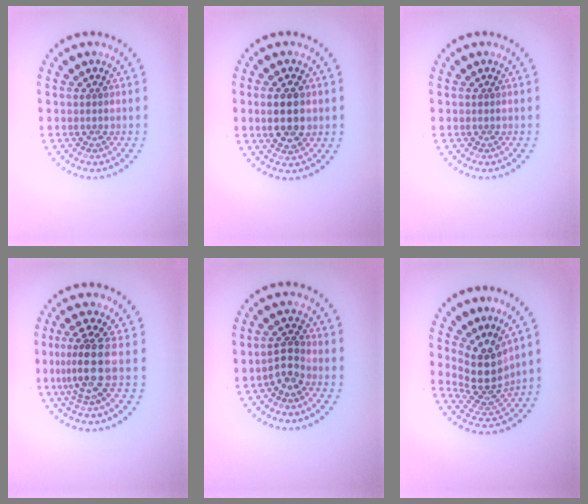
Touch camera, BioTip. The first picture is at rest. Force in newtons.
{"total": 4.3, "press": 4.3, "slide": 0.2}
{"total": 0.0}
{"total": 3.5, "press": 2.5, "slide": 2.5}
{"total": 2.2, "press": 2.0, "slide": 1.1}
{"total": 4.6, "press": 3.4, "slide": 3.0}